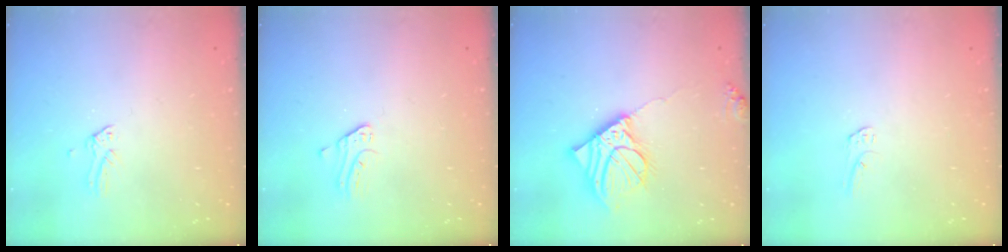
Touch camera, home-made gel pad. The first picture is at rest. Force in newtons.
{"total": 0.8, "press": 0.8, "slide": 0.1}
{"total": 14.0, "press": 13.8, "slide": 2.6}
{"total": 4.3, "press": 4.3, "slide": 0.2}